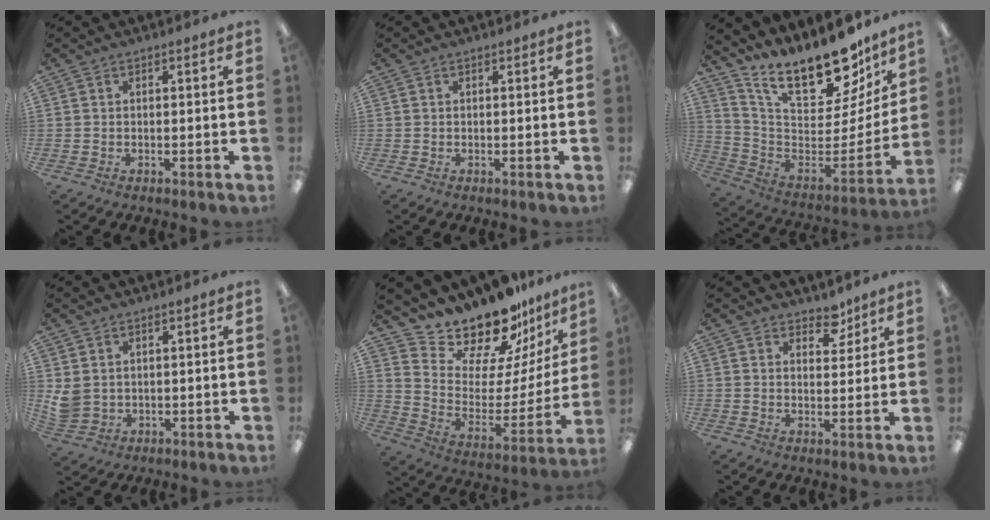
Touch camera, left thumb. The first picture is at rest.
{"total": 0.0}
{"total": 20.4, "force": [15.6, 7.4, 10.8], "torque": [-0.160, -0.125, 0.268]}
{"total": 4.1, "force": [1.9, 3.2, 1.6], "torque": [-0.035, -0.005, 0.040]}
{"total": 18.9, "force": [17.9, 4.7, 3.7], "torque": [-0.069, -0.163, 0.311]}
{"total": 5.1, "force": [4.3, 2.5, 1.1], "torque": [-0.001, -0.028, 0.075]}